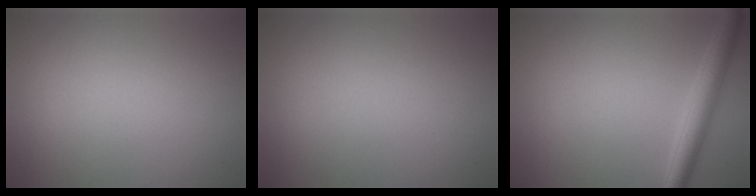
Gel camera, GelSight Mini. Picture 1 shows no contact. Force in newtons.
{"total": 0.0}
{"total": 3.4, "press": 3.4, "slide": 0.2}